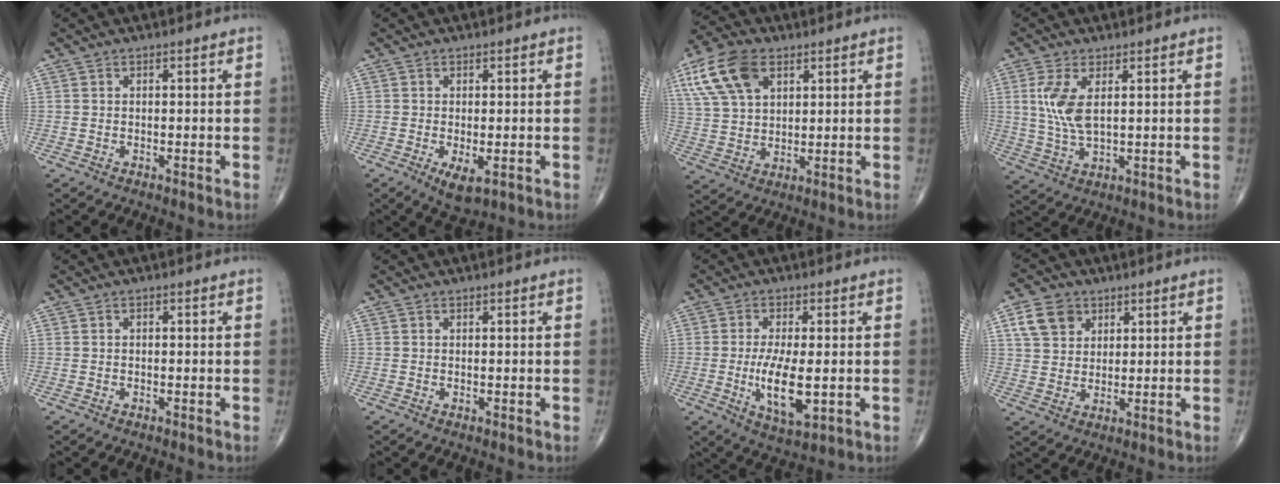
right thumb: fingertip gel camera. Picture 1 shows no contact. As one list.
[{"total": 4.5, "force": [-1.5, 2.0, 3.7], "torque": [-0.065, -0.012, -0.017]}, {"total": 13.4, "force": [6.2, 7.8, 9.0], "torque": [-0.175, -0.003, 0.122]}, {"total": 8.2, "force": [2.0, 3.5, 7.1], "torque": [-0.164, -0.012, 0.047]}, {"total": 0.0}, {"total": 0.0}, {"total": 9.8, "force": [-1.3, 3.6, 9.1], "torque": [-0.165, -0.021, -0.016]}, {"total": 7.4, "force": [3.4, 5.7, 3.3], "torque": [-0.040, -0.006, 0.064]}]